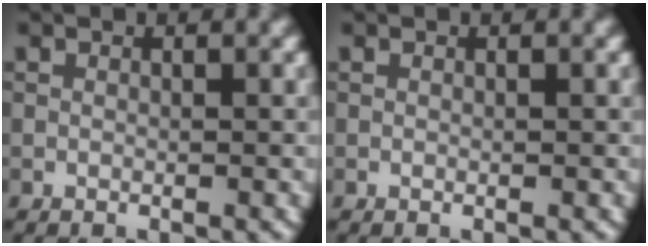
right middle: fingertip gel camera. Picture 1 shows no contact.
{"total": 0.0}